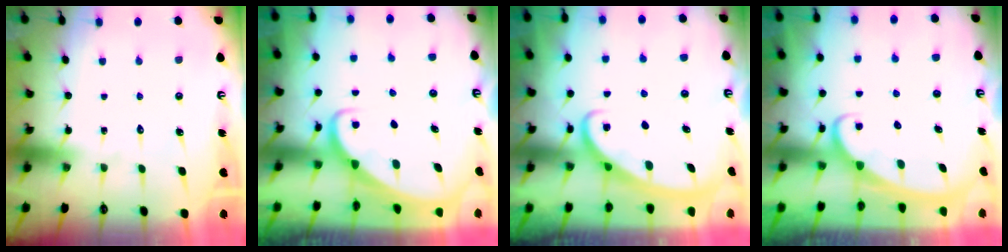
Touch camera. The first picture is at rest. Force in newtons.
{"total": 2.5, "press": 2.5, "slide": 0.2}
{"total": 2.4, "press": 2.4, "slide": 0.4}
{"total": 2.5, "press": 2.5, "slide": 0.3}